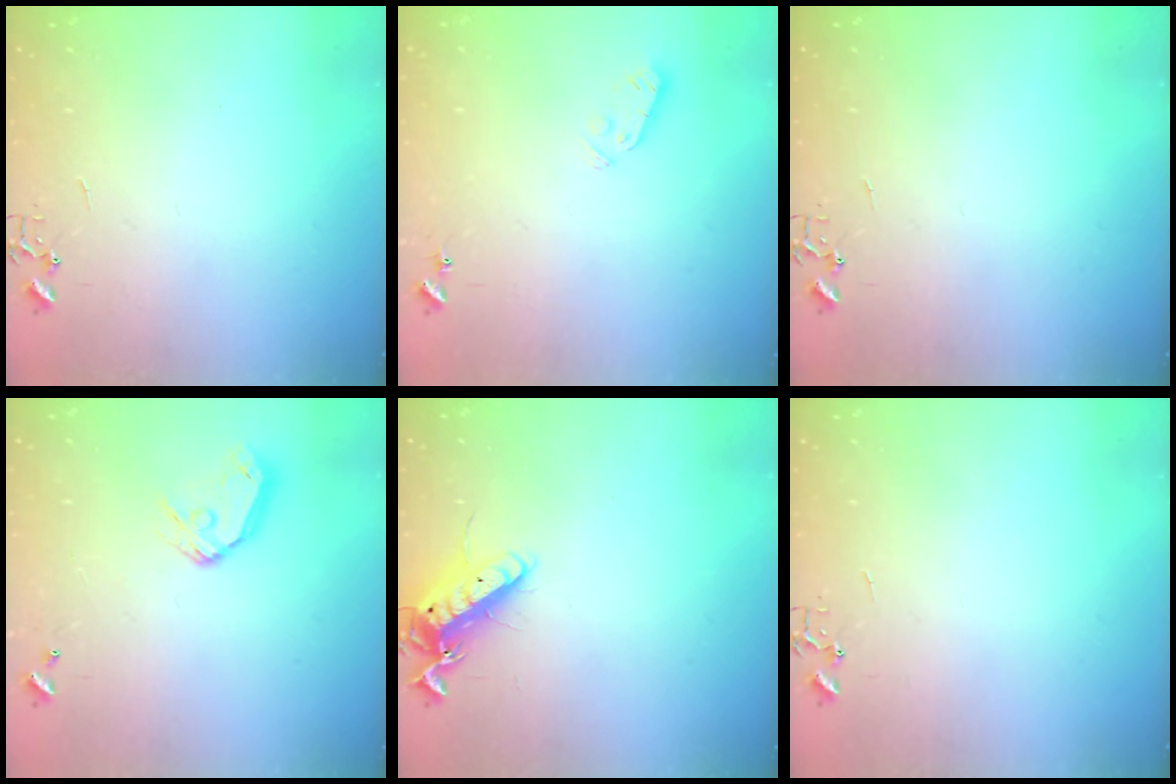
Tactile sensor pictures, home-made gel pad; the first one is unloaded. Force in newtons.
{"total": 3.0, "press": 2.9, "slide": 0.9}
{"total": 0.0}
{"total": 10.4, "press": 10.2, "slide": 1.6}
{"total": 12.5, "press": 12.5, "slide": 1.1}
{"total": 0.0}